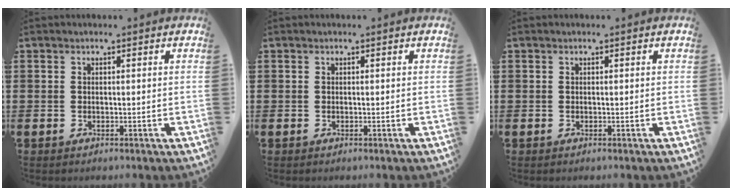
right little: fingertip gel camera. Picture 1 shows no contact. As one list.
[{"total": 0.0}, {"total": 0.0}]